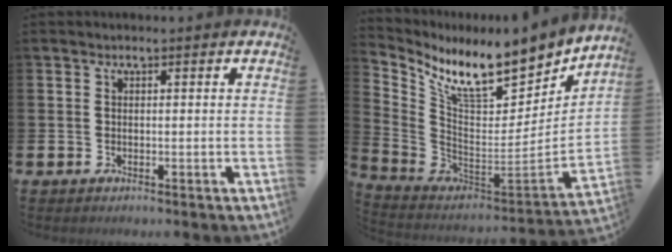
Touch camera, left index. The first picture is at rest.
{"total": 10.1, "force": [8.6, 3.2, 4.1], "torque": [-0.100, -0.078, 0.148]}